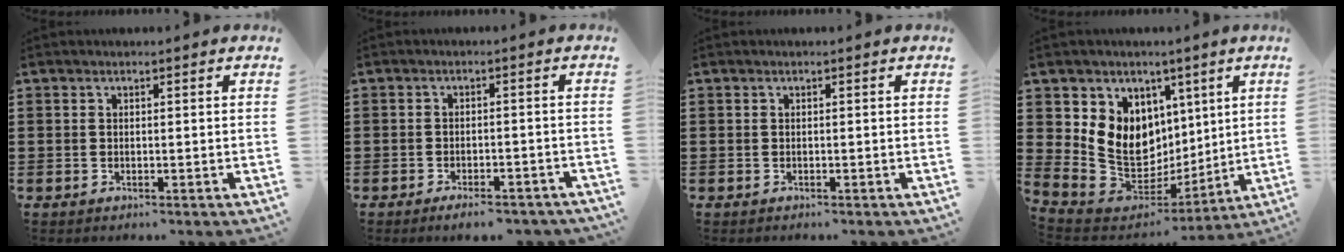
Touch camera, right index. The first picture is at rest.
{"total": 3.1, "force": [-2.8, 0.4, 1.2], "torque": [-0.021, 0.003, -0.054]}
{"total": 0.0}
{"total": 10.9, "force": [2.2, 9.9, 4.0], "torque": [-0.127, -0.034, 0.050]}